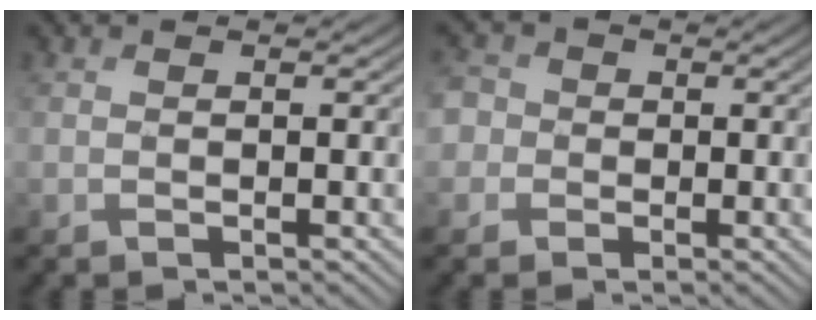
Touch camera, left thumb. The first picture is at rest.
{"total": 4.5, "force": [0.0, 4.3, 1.3], "torque": [-0.043, 0.012, -0.026]}